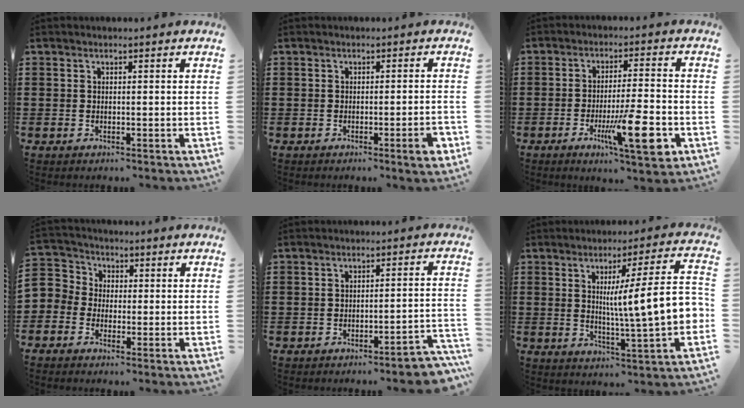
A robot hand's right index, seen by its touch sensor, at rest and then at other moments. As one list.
[{"total": 3.3, "force": [-1.4, 0.2, 2.9], "torque": [-0.045, -0.009, -0.021]}, {"total": 11.4, "force": [-4.1, 1.8, 10.5], "torque": [-0.183, -0.006, -0.067]}, {"total": 3.3, "force": [-1.6, 2.9, 0.0], "torque": [-0.025, 0.005, -0.042]}, {"total": 3.3, "force": [-2.9, -0.1, 1.5], "torque": [-0.027, -0.008, -0.058]}, {"total": 11.6, "force": [0.7, 1.1, 11.6], "torque": [-0.175, -0.015, 0.002]}]